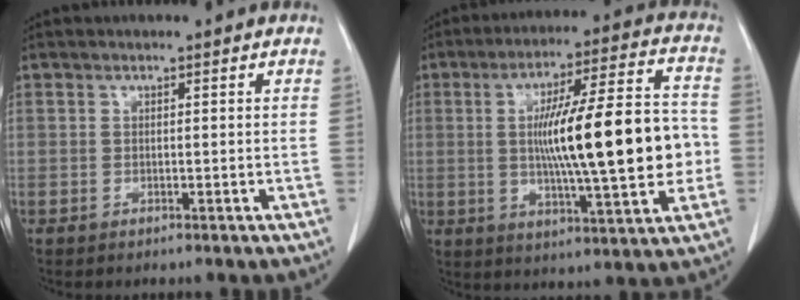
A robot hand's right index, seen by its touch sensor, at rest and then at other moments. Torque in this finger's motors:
{"motor_torque": [1.71, -0.43, 0.84, 0.21]}